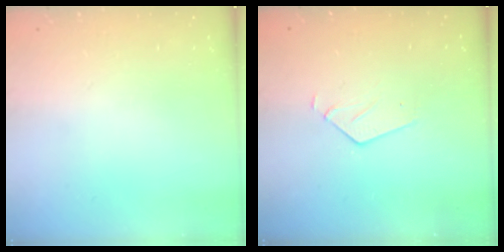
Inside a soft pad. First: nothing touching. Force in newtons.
{"total": 3.6, "press": 3.6, "slide": 0.3}